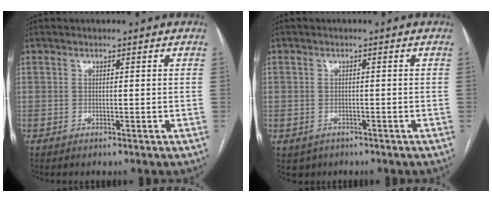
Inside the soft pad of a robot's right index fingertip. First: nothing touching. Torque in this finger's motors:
{"motor_torque": [-0.65, 0.06, -1.05, -0.21]}